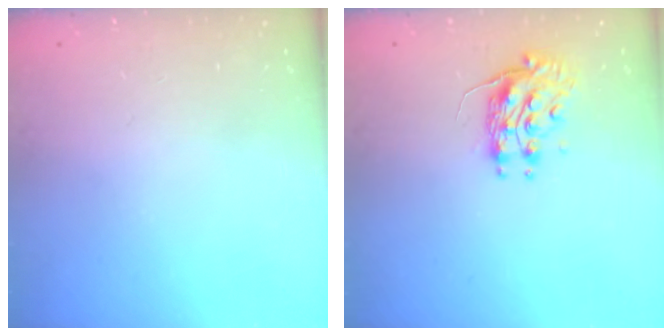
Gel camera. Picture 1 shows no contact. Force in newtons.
{"total": 8.8, "press": 8.8, "slide": 0.0}